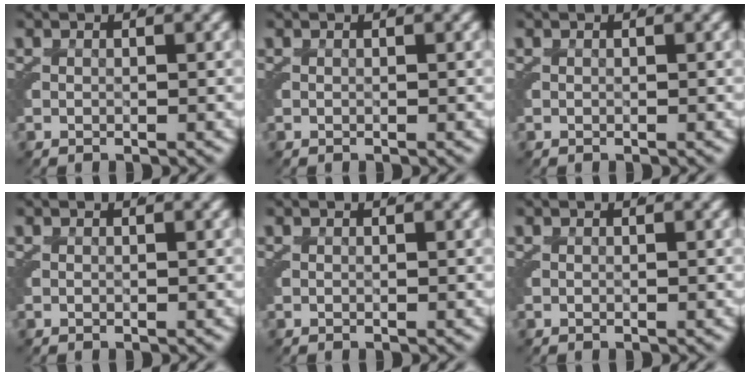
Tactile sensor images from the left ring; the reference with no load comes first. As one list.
[{"total": 0.0}, {"total": 0.0}, {"total": 0.0}, {"total": 0.0}, {"total": 0.0}]